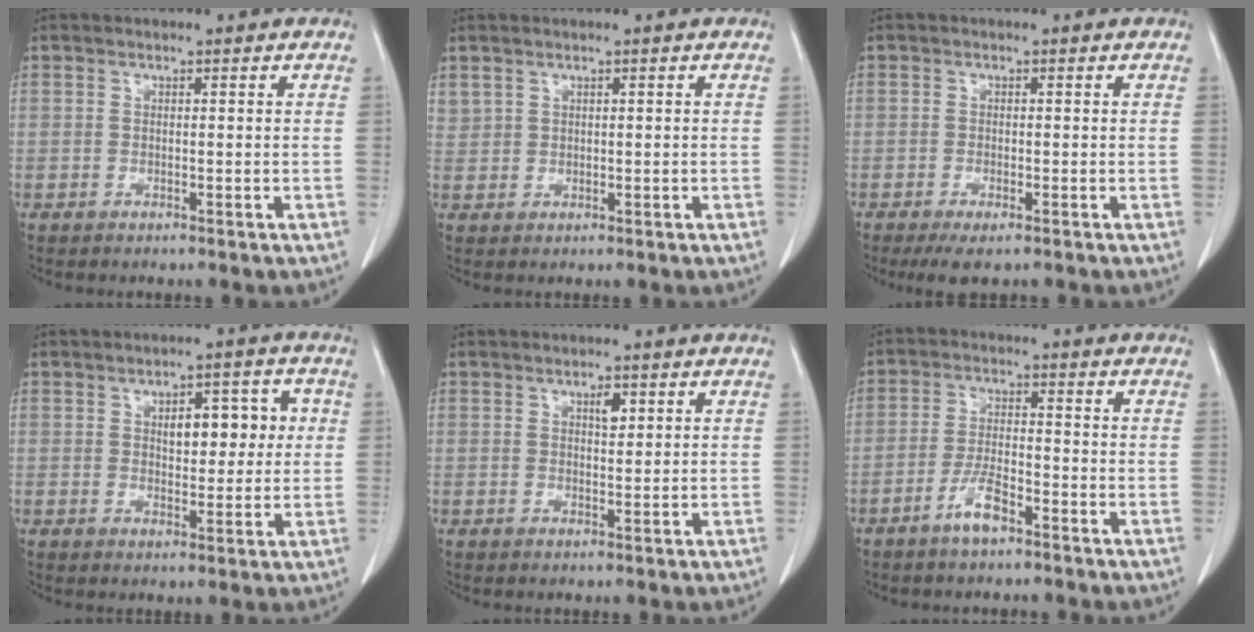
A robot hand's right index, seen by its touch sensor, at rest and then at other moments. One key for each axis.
{"total": 1.3, "fx": 1.0, "fy": 0.9, "fz": 0.3, "tx": -0.011, "ty": 0.009, "tz": 0.027}
{"total": 3.2, "fx": -2.0, "fy": 0.8, "fz": 2.3, "tx": -0.040, "ty": -0.007, "tz": -0.029}
{"total": 6.9, "fx": 1.5, "fy": 3.3, "fz": 5.9, "tx": -0.075, "ty": 0.018, "tz": 0.025}
{"total": 2.0, "fx": 0.9, "fy": 0.8, "fz": 1.6, "tx": -0.026, "ty": -0.002, "tz": 0.016}
{"total": 4.8, "fx": -3.1, "fy": 1.0, "fz": 3.5, "tx": -0.072, "ty": 0.000, "tz": -0.058}